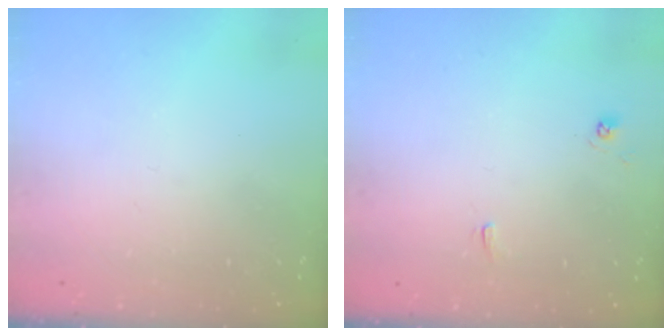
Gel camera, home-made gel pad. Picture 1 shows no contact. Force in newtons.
{"total": 2.6, "press": 2.5, "slide": 0.3}